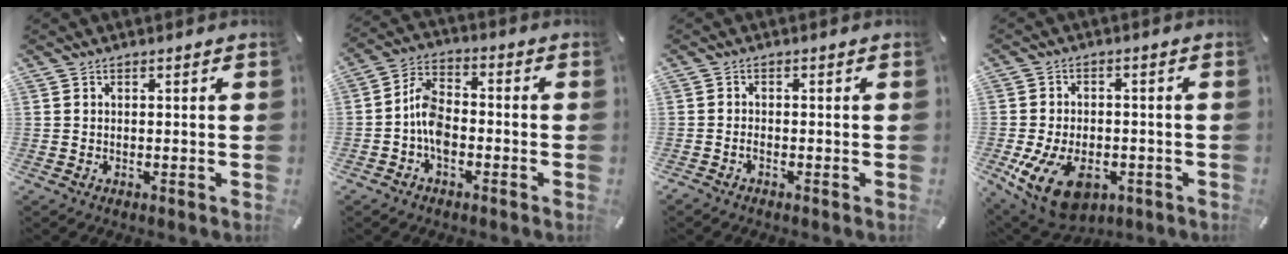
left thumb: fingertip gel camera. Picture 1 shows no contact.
{"total": 7.5, "force": [-2.9, 4.7, 5.1], "torque": [-0.102, 0.022, -0.053]}
{"total": 1.3, "force": [-0.9, 0.5, 0.8], "torque": [-0.017, 0.001, -0.017]}
{"total": 12.7, "force": [-5.0, 7.8, 8.7], "torque": [-0.177, 0.012, -0.085]}